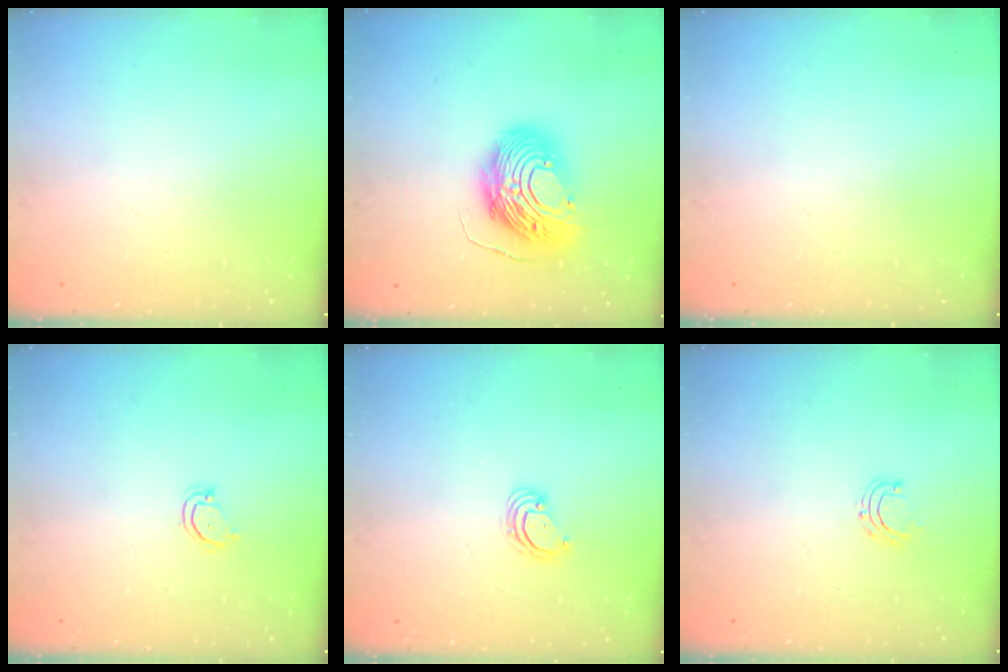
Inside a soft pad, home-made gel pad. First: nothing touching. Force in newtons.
{"total": 14.5, "press": 14.4, "slide": 1.5}
{"total": 0.0}
{"total": 3.2, "press": 3.2, "slide": 0.2}
{"total": 3.4, "press": 3.4, "slide": 0.2}
{"total": 5.9, "press": 5.9, "slide": 0.5}